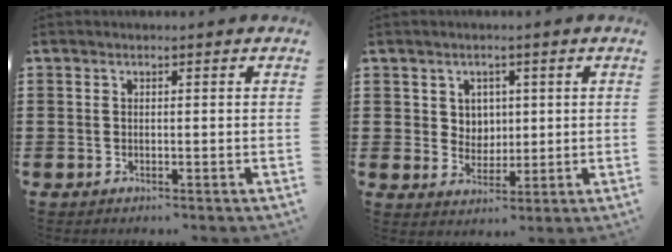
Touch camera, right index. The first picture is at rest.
{"total": 3.7, "force": [1.5, 3.3, 0.7], "torque": [-0.030, 0.014, 0.028]}